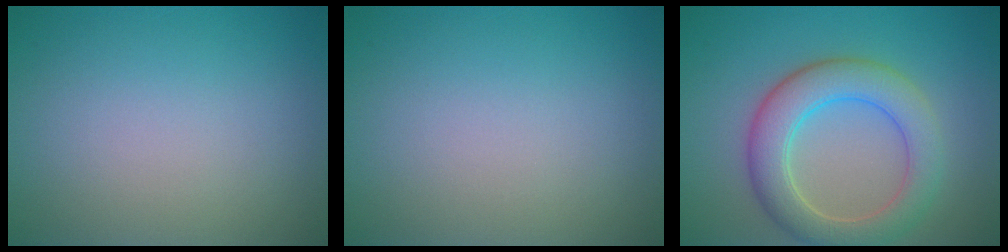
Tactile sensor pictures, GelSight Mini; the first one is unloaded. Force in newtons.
{"total": 0.0}
{"total": 5.9, "press": 5.8, "slide": 0.5}